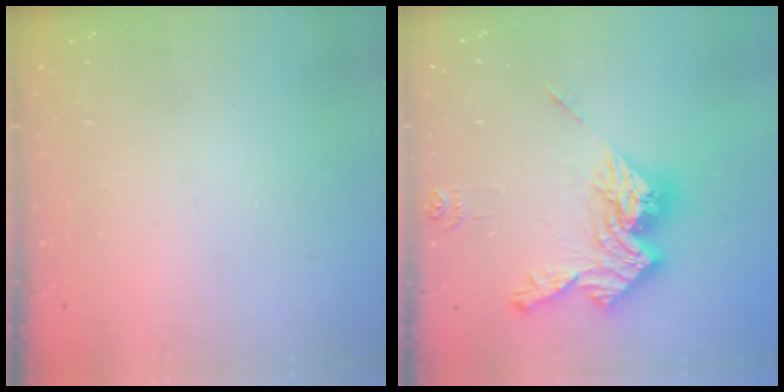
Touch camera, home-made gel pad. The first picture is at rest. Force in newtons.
{"total": 17.1, "press": 17.0, "slide": 0.9}